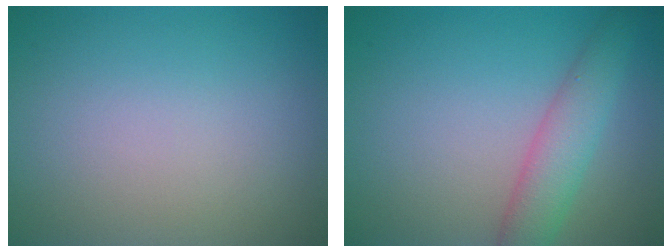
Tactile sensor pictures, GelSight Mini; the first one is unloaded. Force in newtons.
{"total": 3.8, "press": 3.8, "slide": 0.2}